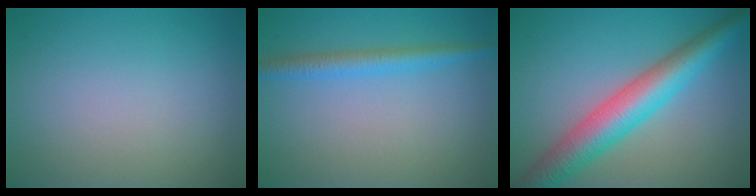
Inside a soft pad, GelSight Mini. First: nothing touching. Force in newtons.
{"total": 2.4, "press": 2.4, "slide": 0.1}
{"total": 7.0, "press": 7.0, "slide": 0.0}